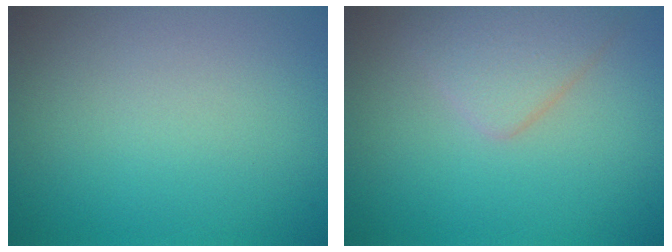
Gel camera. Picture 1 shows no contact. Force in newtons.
{"total": 2.9, "press": 2.9, "slide": 0.1}